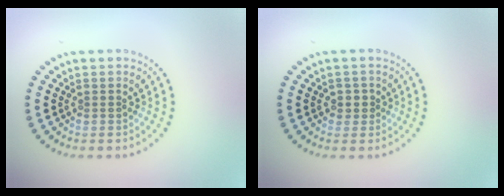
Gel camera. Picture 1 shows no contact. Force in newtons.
{"total": 1.3, "press": 1.1, "slide": 0.7}